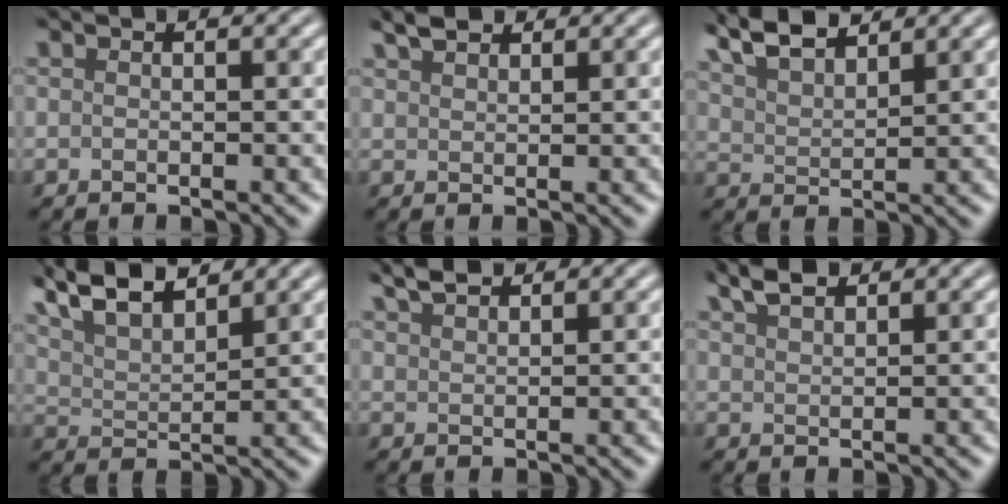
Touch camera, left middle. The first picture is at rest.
{"total": 2.2, "force": [1.9, 0.7, 0.8], "torque": [-0.015, 0.007, 0.043]}
{"total": 5.0, "force": [4.3, 1.3, 2.3], "torque": [-0.050, 0.013, 0.079]}
{"total": 8.3, "force": [6.4, 2.5, 4.6], "torque": [-0.093, 0.026, 0.093]}
{"total": 2.3, "force": [2.1, 0.5, 0.9], "torque": [-0.014, 0.007, 0.046]}
{"total": 2.7, "force": [2.2, 0.7, 1.3], "torque": [-0.026, 0.008, 0.048]}